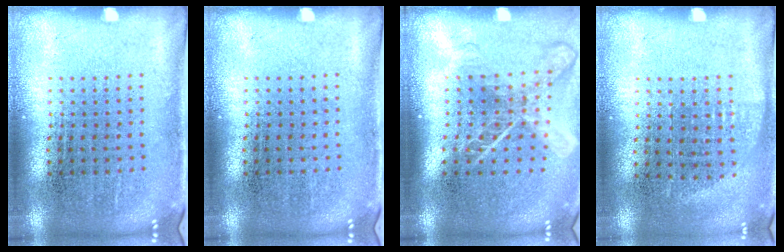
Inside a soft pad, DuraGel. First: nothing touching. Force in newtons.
{"total": 0.0}
{"total": 1.8, "press": 1.4, "slide": 1.2}
{"total": 0.6, "press": 0.6, "slide": 0.3}